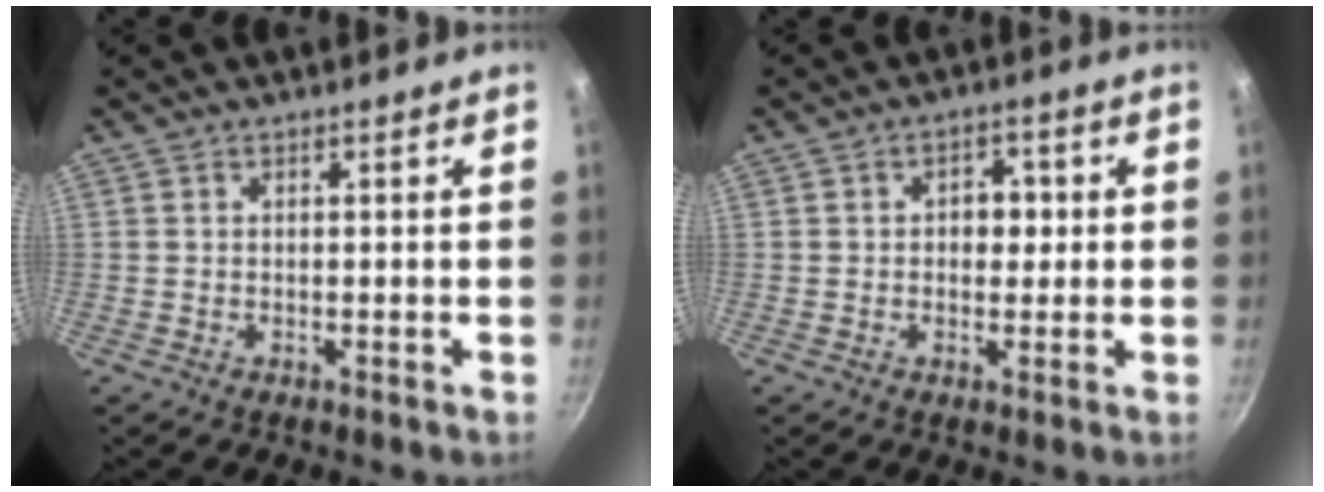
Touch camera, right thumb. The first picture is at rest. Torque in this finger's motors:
{"motor_torque": [-0.28, -0.31, -0.24, 0.08, 0.05]}